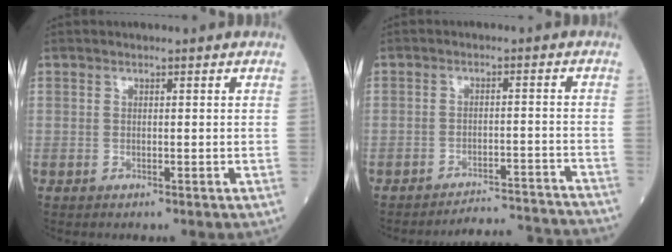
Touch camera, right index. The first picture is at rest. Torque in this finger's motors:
{"motor_torque": [-0.33, -0.47, -1.06, -0.21]}